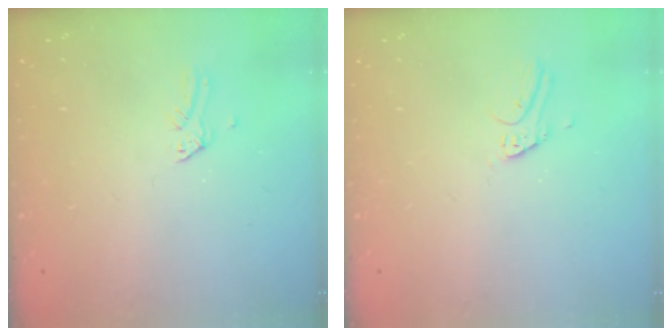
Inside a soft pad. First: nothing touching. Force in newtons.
{"total": 6.4, "press": 6.4, "slide": 0.5}